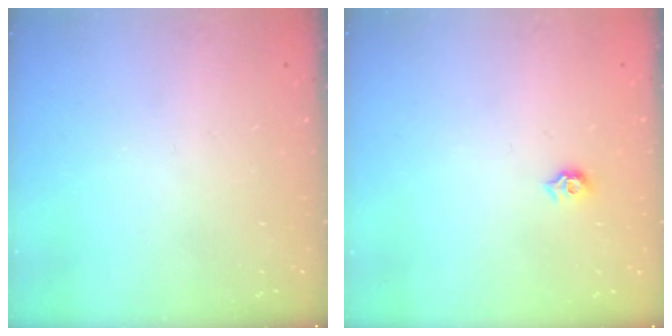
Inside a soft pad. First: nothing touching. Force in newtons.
{"total": 5.8, "press": 5.8, "slide": 0.8}